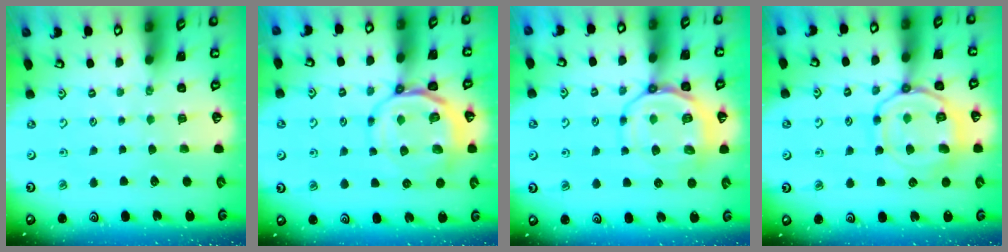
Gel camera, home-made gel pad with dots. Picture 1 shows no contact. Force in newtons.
{"total": 9.9, "press": 9.7, "slide": 1.8}
{"total": 13.0, "press": 12.8, "slide": 2.0}
{"total": 15.4, "press": 15.4, "slide": 1.4}